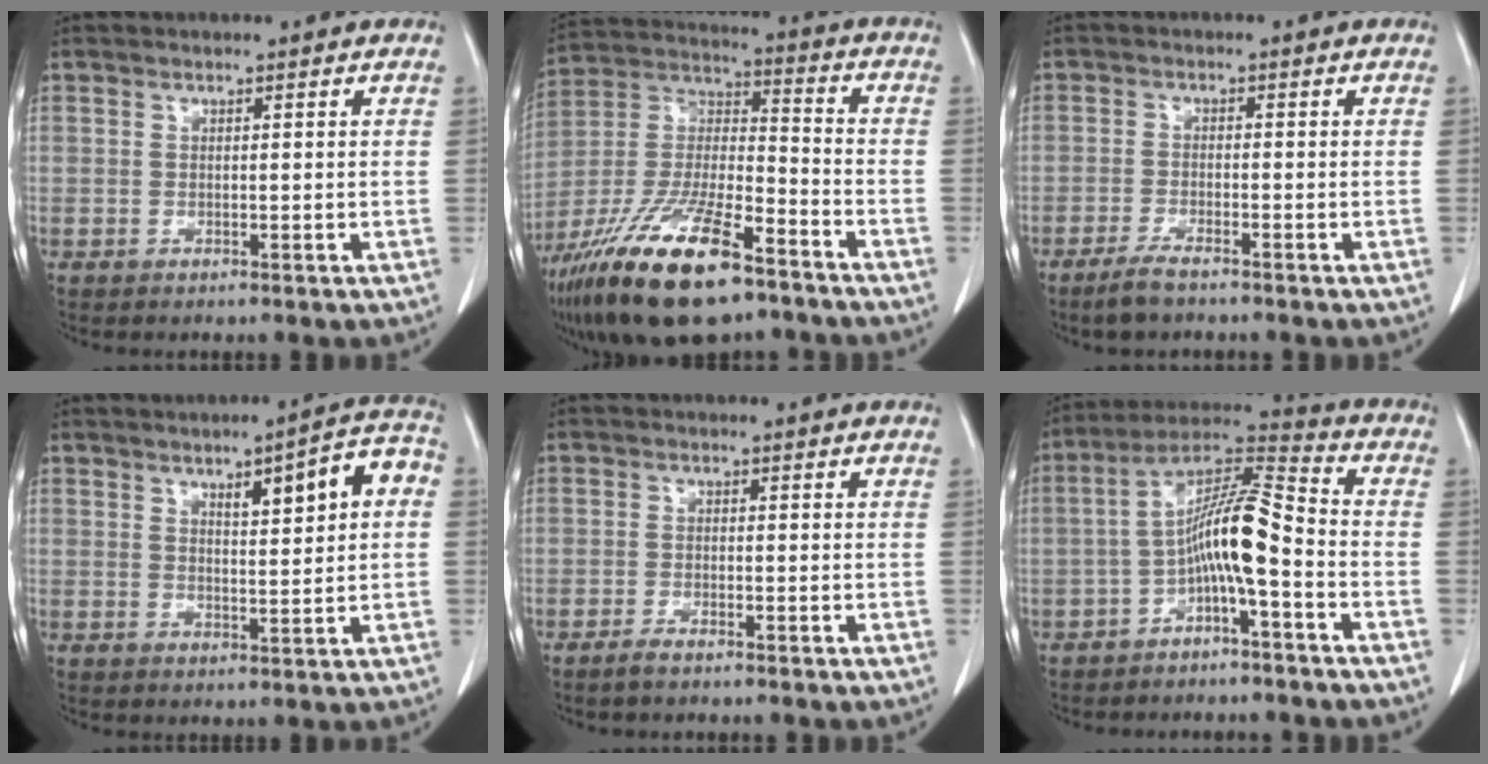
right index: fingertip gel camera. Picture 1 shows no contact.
{"total": 21.6, "force": [-14.3, 5.5, 15.2], "torque": [-0.316, -0.023, -0.257]}
{"total": 3.7, "force": [-2.9, 0.5, 2.1], "torque": [-0.049, -0.006, -0.054]}
{"total": 8.6, "force": [2.4, 1.6, 8.1], "torque": [-0.111, 0.023, 0.034]}
{"total": 1.8, "force": [-1.5, 0.2, 0.9], "torque": [-0.024, -0.003, -0.029]}
{"total": 10.2, "force": [-3.1, 0.9, 9.7], "torque": [-0.180, 0.032, -0.058]}